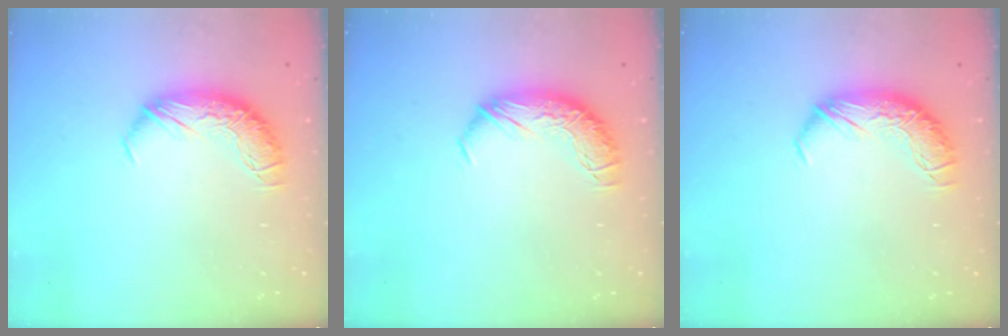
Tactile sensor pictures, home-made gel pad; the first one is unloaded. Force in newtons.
{"total": 0.0}
{"total": 0.0}